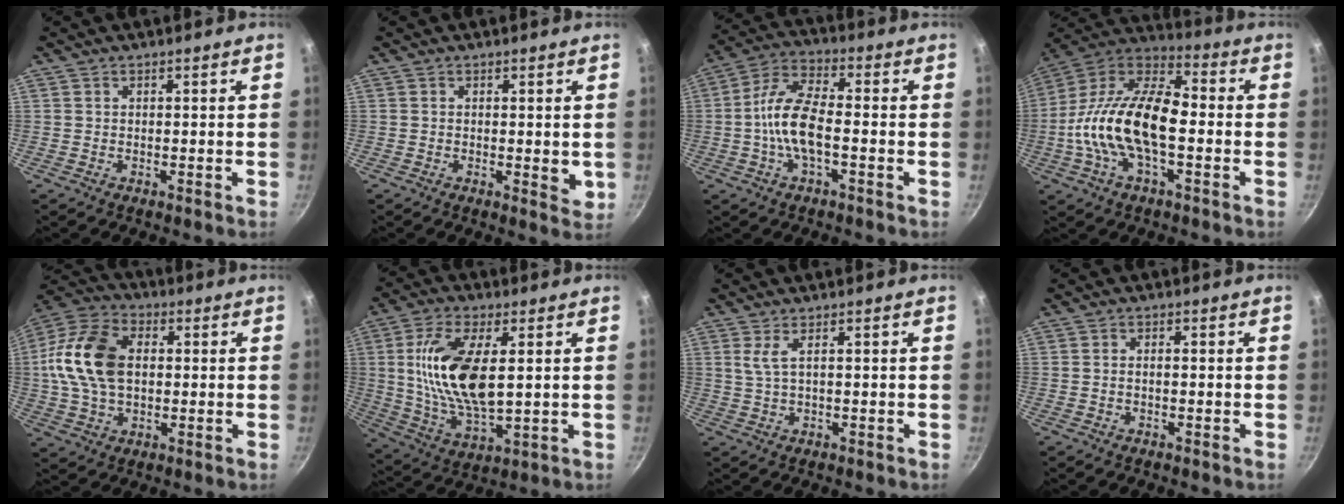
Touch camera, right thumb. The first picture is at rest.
{"total": 3.0, "force": [0.1, 1.3, 2.7], "torque": [-0.034, -0.008, 0.000]}
{"total": 10.5, "force": [-1.9, 4.2, 9.5], "torque": [-0.183, 0.031, -0.052]}
{"total": 20.3, "force": [-2.8, 10.1, 17.4], "torque": [-0.307, 0.043, -0.071]}
{"total": 16.5, "force": [1.3, 11.0, 12.2], "torque": [-0.224, 0.025, 0.010]}
{"total": 16.6, "force": [2.8, 7.4, 14.6], "torque": [-0.277, -0.010, 0.057]}
{"total": 2.5, "force": [0.6, 0.4, 2.4], "torque": [-0.055, -0.001, 0.016]}
{"total": 1.0, "force": [-0.4, 0.3, 0.9], "torque": [-0.023, 0.009, -0.009]}